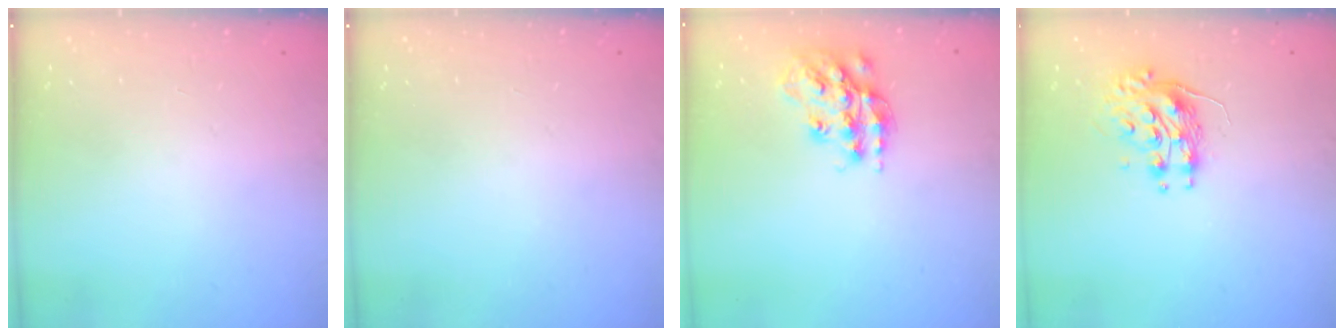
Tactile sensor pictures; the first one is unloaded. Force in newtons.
{"total": 0.0}
{"total": 16.1, "press": 16.1, "slide": 1.2}
{"total": 8.2, "press": 8.2, "slide": 0.3}